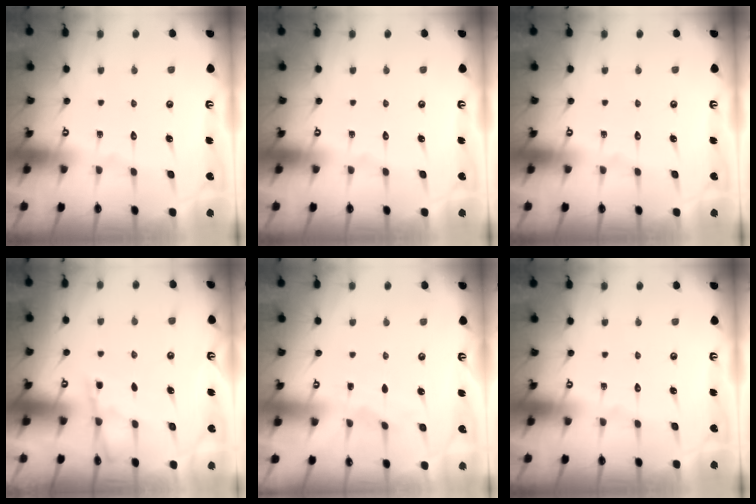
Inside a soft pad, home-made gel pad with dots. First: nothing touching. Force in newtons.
{"total": 0.0}
{"total": 0.0}
{"total": 4.8, "press": 4.8, "slide": 0.5}
{"total": 2.6, "press": 2.6, "slide": 0.4}
{"total": 0.0}